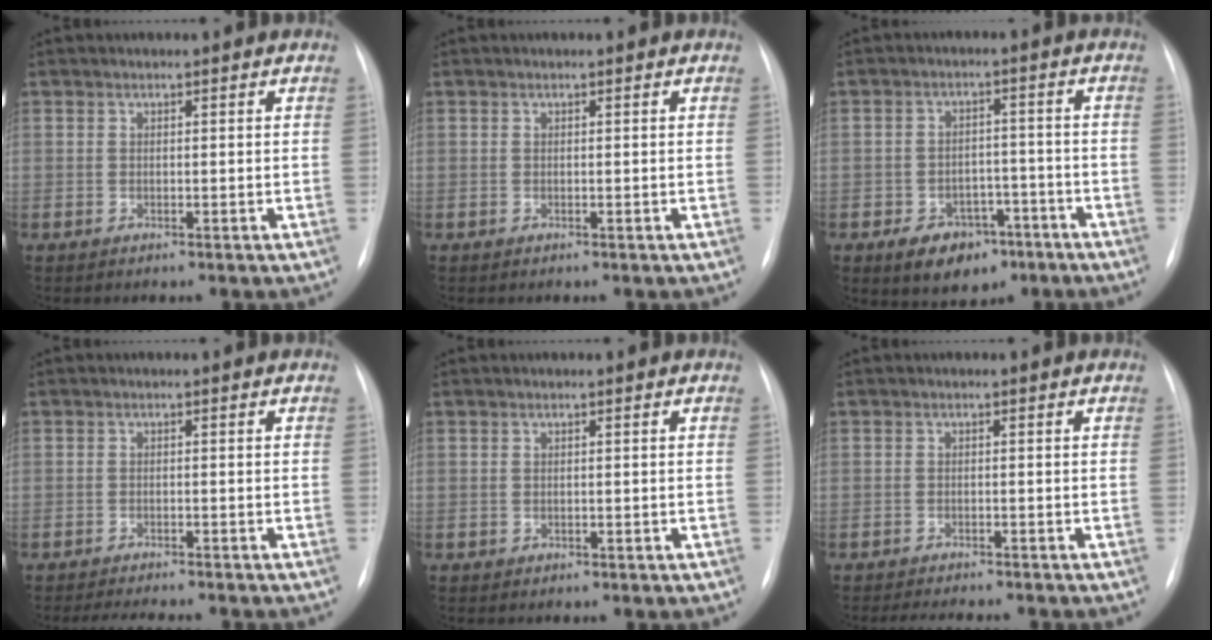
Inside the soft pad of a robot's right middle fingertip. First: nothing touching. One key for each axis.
{"total": 0.0}
{"total": 7.9, "fx": -4.6, "fy": 5.0, "fz": 4.0, "tx": -0.060, "ty": 0.012, "tz": -0.062}
{"total": 6.5, "fx": -5.9, "fy": 1.0, "fz": 2.7, "tx": -0.034, "ty": -0.007, "tz": -0.083}
{"total": 0.6, "fx": -0.1, "fy": 0.5, "fz": 0.3, "tx": -0.009, "ty": 0.001, "tz": 0.002}
{"total": 6.0, "fx": -5.4, "fy": 1.0, "fz": 2.4, "tx": -0.029, "ty": -0.006, "tz": -0.075}